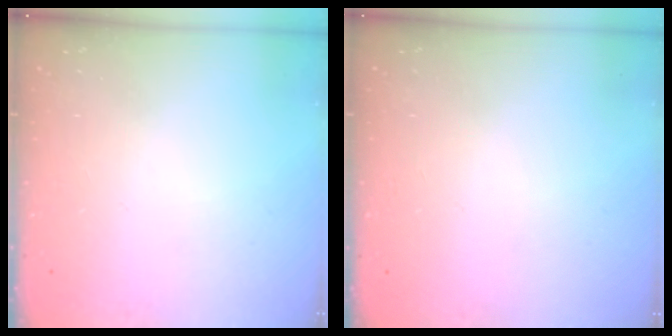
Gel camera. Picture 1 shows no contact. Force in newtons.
{"total": 2.6, "press": 2.6, "slide": 0.2}